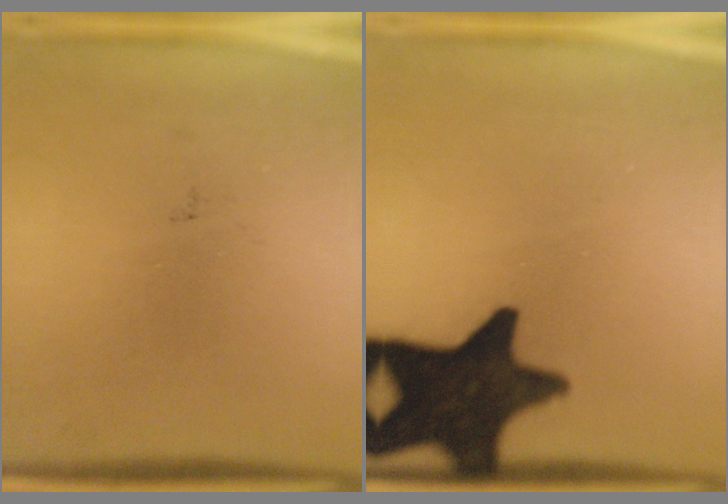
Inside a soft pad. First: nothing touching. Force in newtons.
{"total": 17.8}